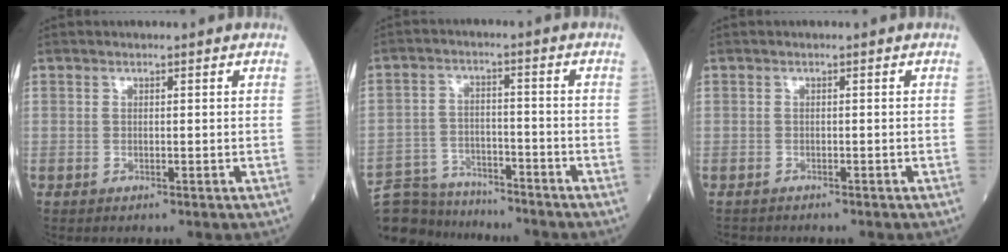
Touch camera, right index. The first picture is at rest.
{"total": 12.2, "force": [-11.5, 3.7, 1.6], "torque": [-0.036, 0.019, -0.183]}
{"total": 1.4, "force": [-1.3, 0.5, 0.0], "torque": [-0.007, -0.003, -0.023]}